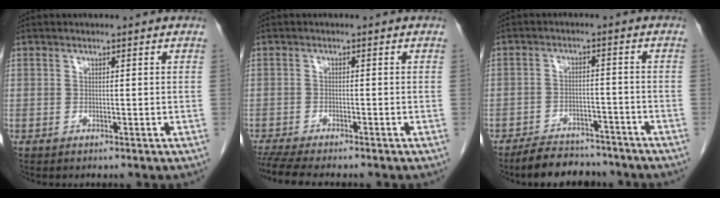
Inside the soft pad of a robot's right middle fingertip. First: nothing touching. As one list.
[{"total": 7.7, "force": [-6.7, 0.8, 3.8], "torque": [-0.062, -0.016, -0.107]}, {"total": 8.9, "force": [-8.0, 3.1, 2.5], "torque": [-0.032, 0.001, -0.118]}]